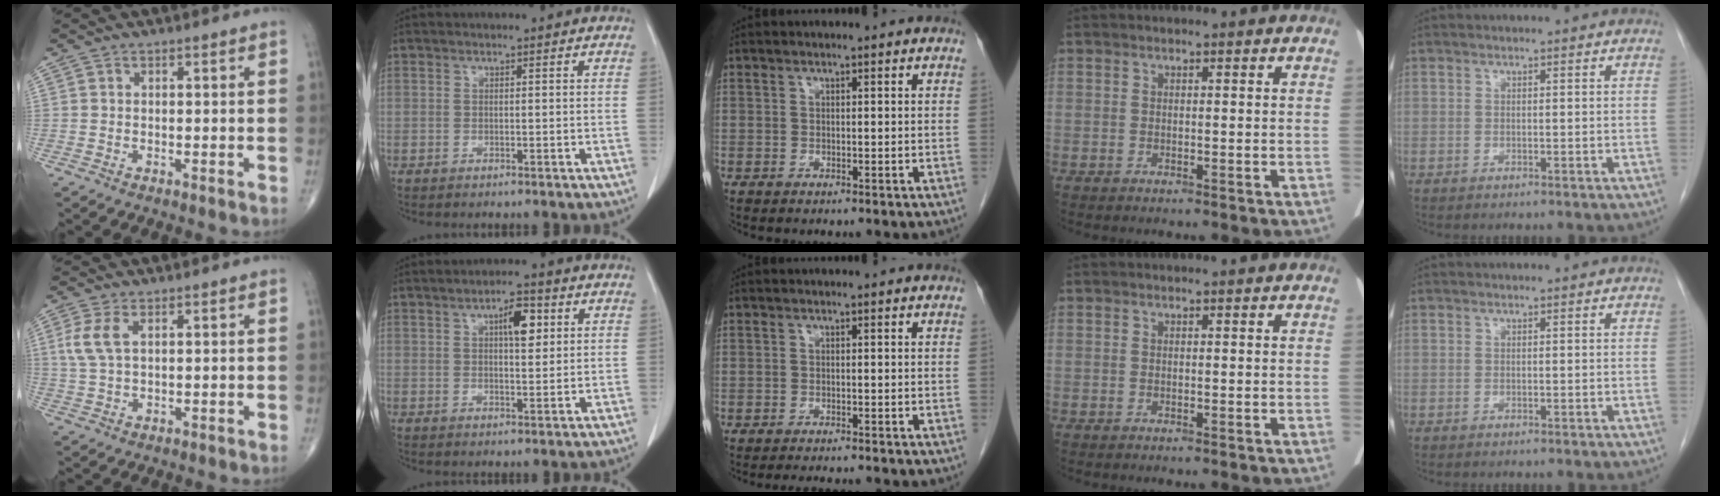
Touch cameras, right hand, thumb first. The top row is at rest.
{"thumb": {"total": 5.0, "force": [1.6, 2.4, 4.1], "torque": [-0.103, 0.006, 0.036]}, "index": {"total": 5.1, "force": [1.8, 1.7, 4.4], "torque": [-0.072, 0.007, 0.029]}, "middle": {"total": 4.4, "force": [-4.0, 0.4, 1.8], "torque": [-0.019, -0.008, -0.054]}}